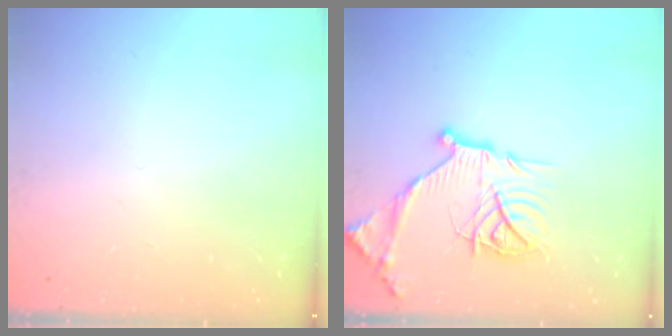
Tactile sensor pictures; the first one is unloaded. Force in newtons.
{"total": 18.5, "press": 18.4, "slide": 1.9}